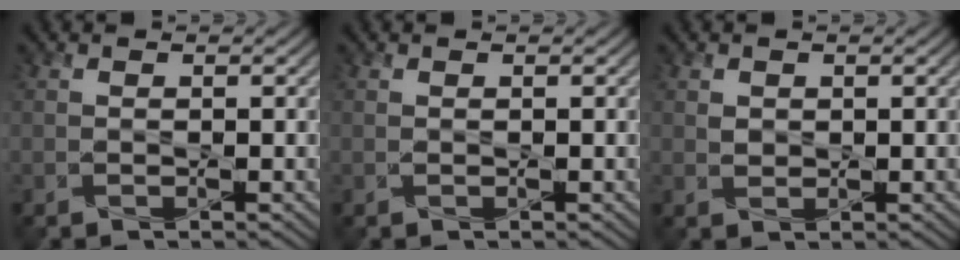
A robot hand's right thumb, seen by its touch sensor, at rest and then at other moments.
{"total": 0.0}
{"total": 1.1, "force": [0.5, 0.9, 0.4], "torque": [-0.012, -0.002, 0.012]}